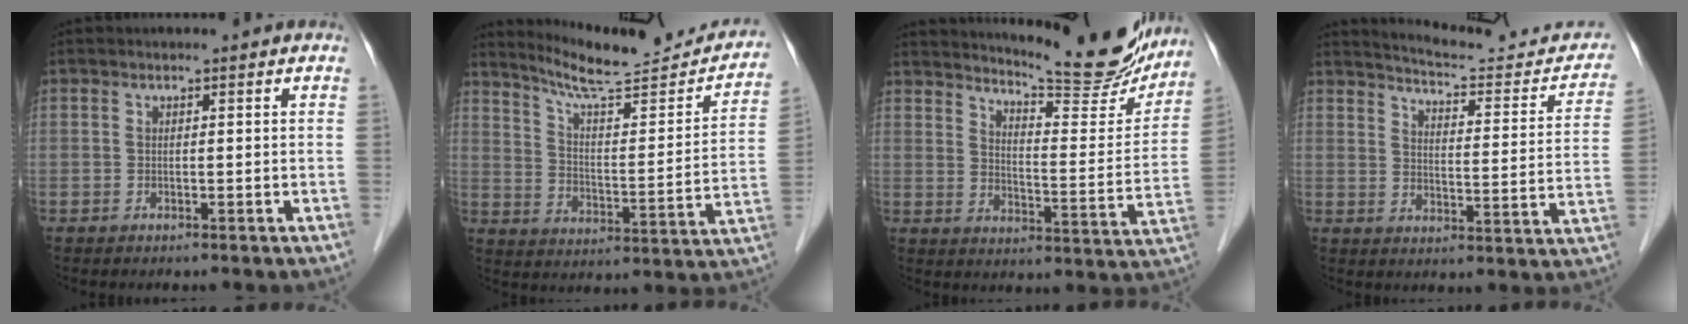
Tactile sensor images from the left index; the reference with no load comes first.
{"total": 18.6, "force": [17.2, 1.5, 6.8], "torque": [-0.100, -0.036, 0.244]}
{"total": 19.3, "force": [17.7, 2.2, 7.3], "torque": [-0.104, -0.055, 0.226]}
{"total": 15.9, "force": [15.1, 2.6, 4.3], "torque": [-0.046, -0.029, 0.183]}